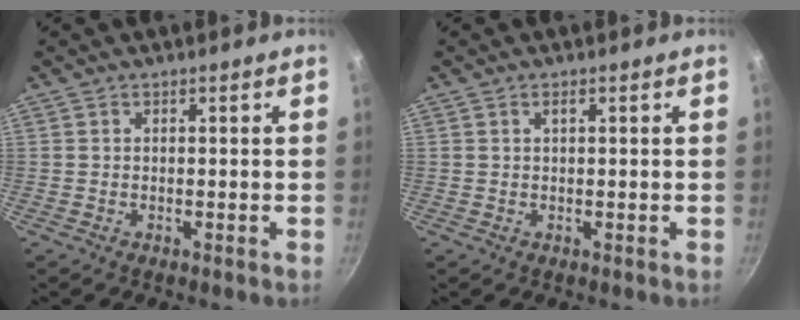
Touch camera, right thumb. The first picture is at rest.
{"total": 0.7, "force": [0.3, 0.2, 0.7], "torque": [-0.012, 0.003, 0.006]}